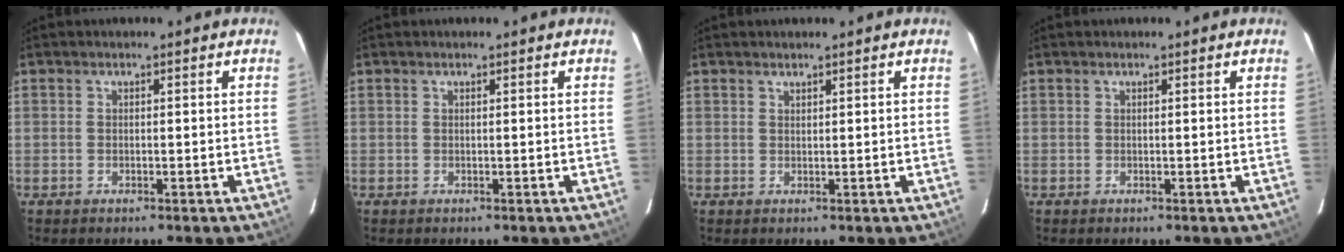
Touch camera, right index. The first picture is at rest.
{"total": 0.0}
{"total": 0.7, "force": [0.7, 0.1, 0.1], "torque": [-0.001, -0.001, 0.013]}
{"total": 0.0}